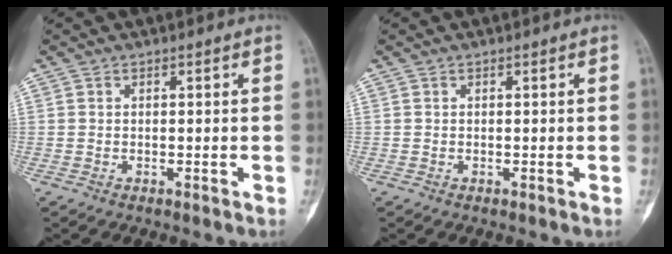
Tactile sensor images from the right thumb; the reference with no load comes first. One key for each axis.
{"total": 0.0}